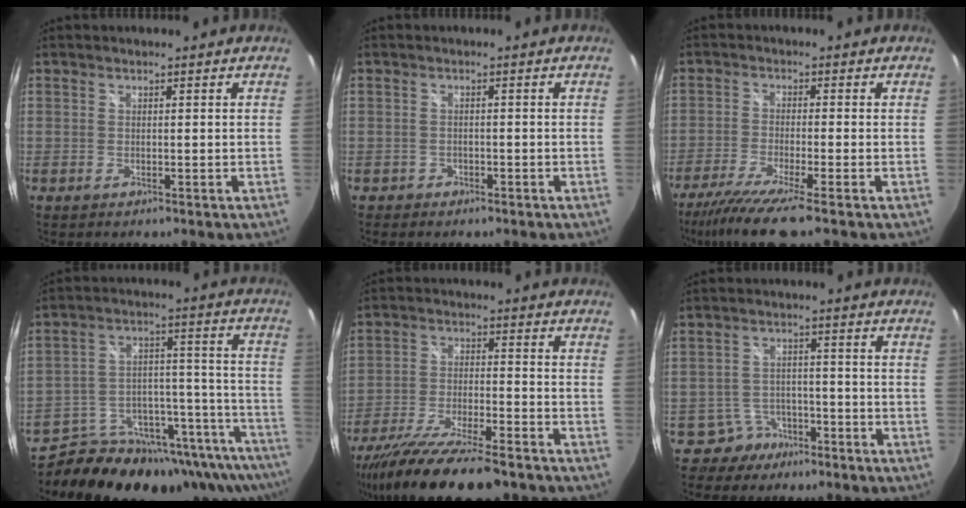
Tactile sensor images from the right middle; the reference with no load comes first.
{"total": 2.0, "force": [-1.2, 1.5, 0.4], "torque": [-0.015, -0.002, -0.016]}
{"total": 10.0, "force": [-7.7, -0.3, 6.4], "torque": [-0.141, -0.039, -0.135]}
{"total": 27.6, "force": [-23.9, 8.8, 10.6], "torque": [-0.145, 0.010, -0.324]}
{"total": 18.5, "force": [-15.2, 3.3, 10.1], "torque": [-0.198, -0.047, -0.252]}
{"total": 5.5, "force": [-4.1, 3.8, 0.1], "torque": [-0.010, 0.023, -0.059]}